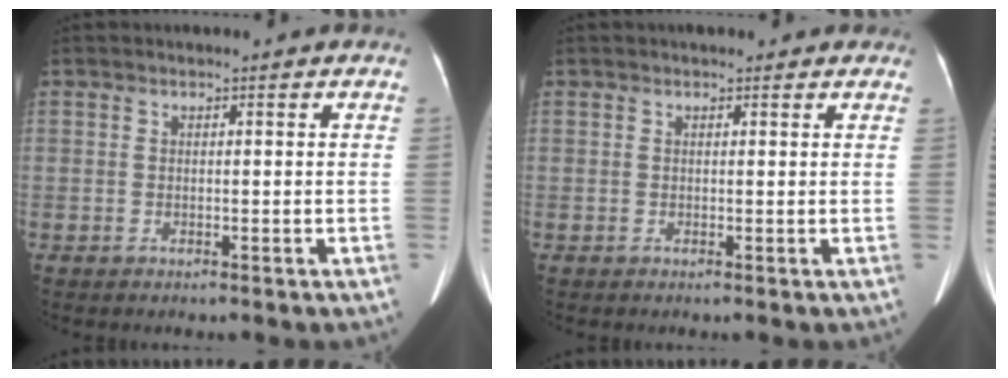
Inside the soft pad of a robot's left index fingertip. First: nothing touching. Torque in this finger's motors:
{"motor_torque": [0.34, -0.60, 0.04, 0.06]}